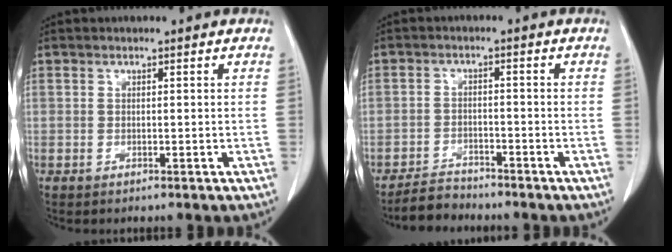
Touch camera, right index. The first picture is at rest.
{"total": 3.5, "force": [-3.3, 1.1, -0.2], "torque": [0.002, -0.003, -0.061]}